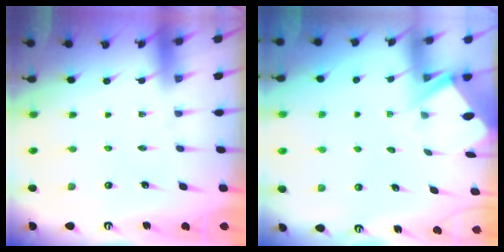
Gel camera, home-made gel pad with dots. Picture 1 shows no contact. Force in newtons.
{"total": 3.4, "press": 3.4, "slide": 0.3}